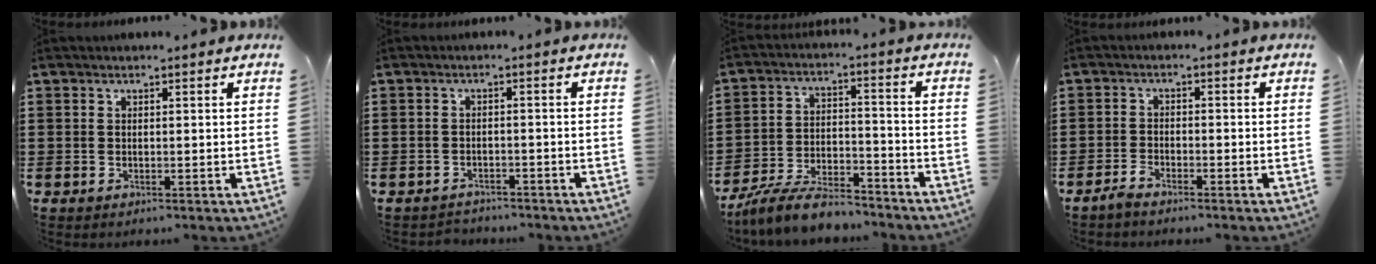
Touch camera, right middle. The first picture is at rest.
{"total": 2.1, "force": [-2.0, 0.5, -0.4], "torque": [0.001, 0.001, -0.047]}
{"total": 8.9, "force": [-8.1, 1.8, 3.3], "torque": [-0.065, 0.019, -0.156]}
{"total": 2.0, "force": [-1.9, 0.3, 0.8], "torque": [-0.024, 0.002, -0.039]}